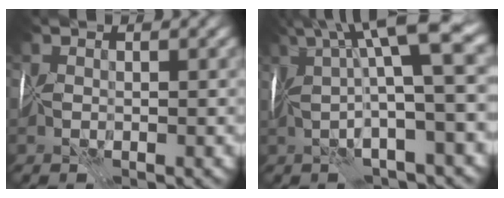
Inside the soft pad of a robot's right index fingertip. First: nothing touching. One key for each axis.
{"total": 9.2, "fx": 2.8, "fy": 1.3, "fz": 8.7, "tx": -0.130, "ty": 0.021, "tz": 0.045}